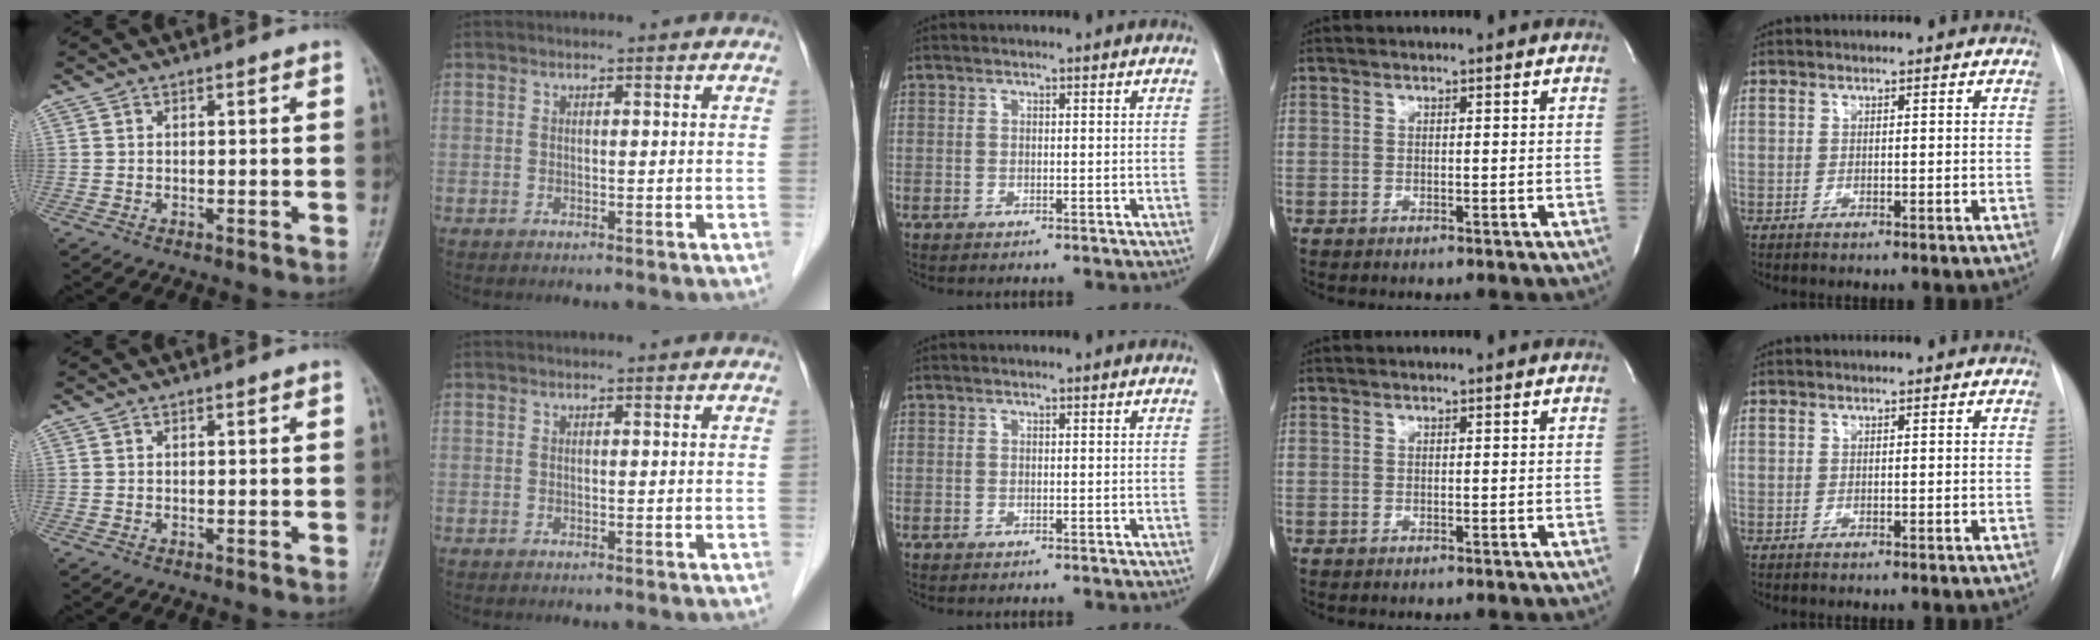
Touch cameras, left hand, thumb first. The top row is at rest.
{}